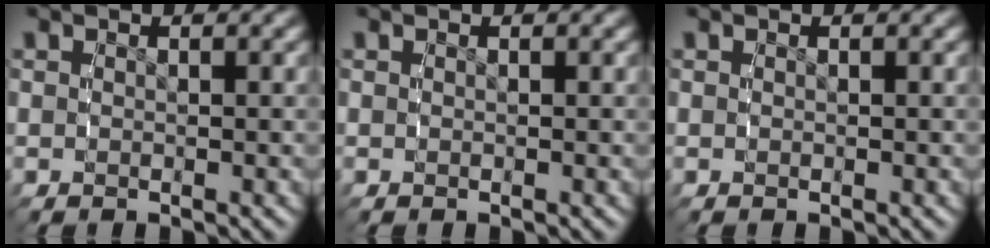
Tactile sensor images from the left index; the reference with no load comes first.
{"total": 0.0}
{"total": 0.0}